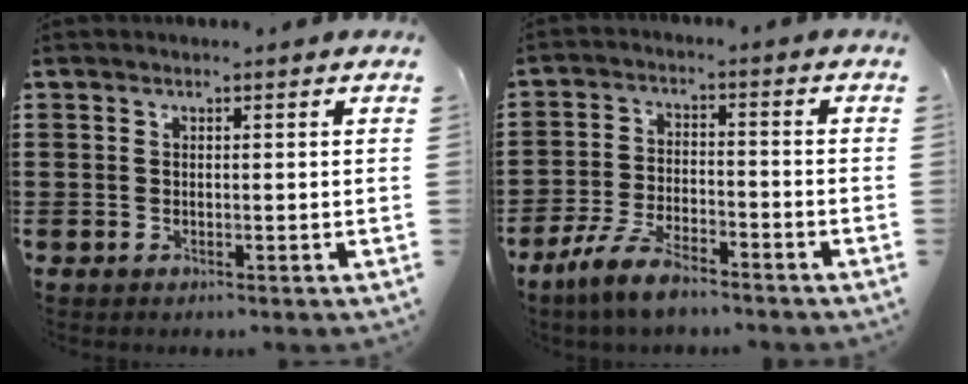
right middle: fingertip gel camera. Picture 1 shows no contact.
{"total": 6.8, "force": [-5.4, 1.7, 3.8], "torque": [-0.094, -0.003, -0.107]}